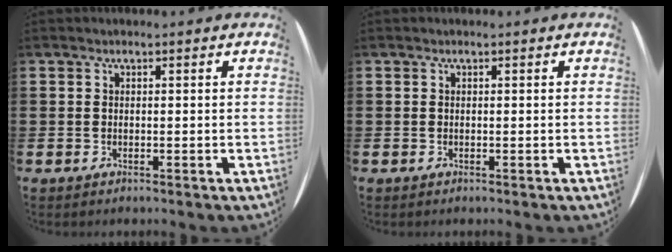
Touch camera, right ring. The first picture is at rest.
{"total": 0.0}